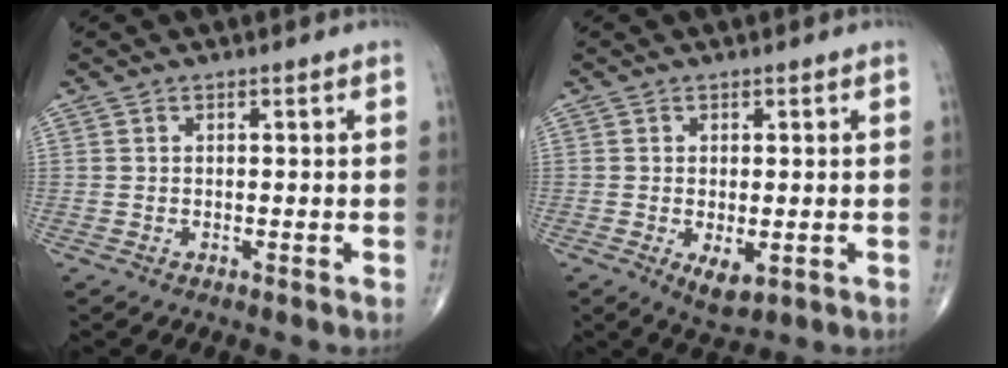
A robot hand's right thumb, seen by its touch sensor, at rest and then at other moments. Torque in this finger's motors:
{"motor_torque": [-0.40, 0.07, 0.31, 0.26, -0.03]}